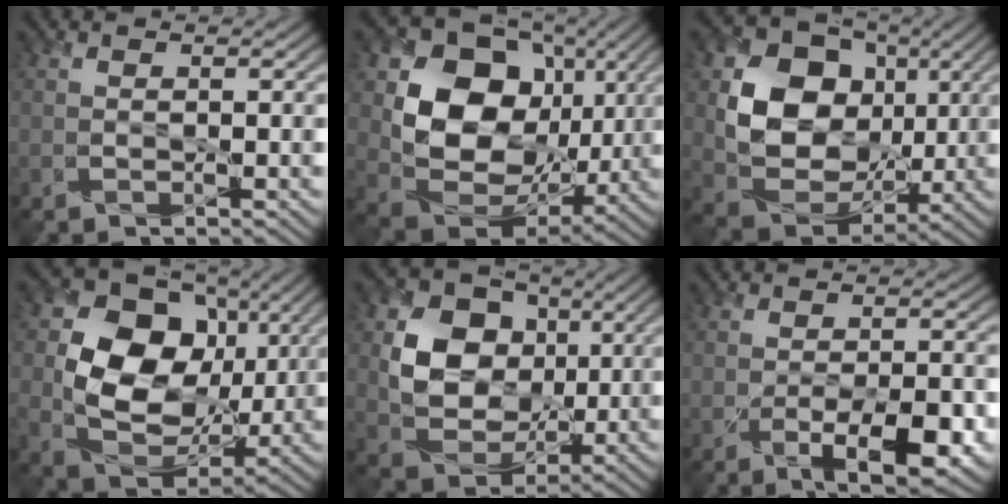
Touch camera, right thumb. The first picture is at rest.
{"total": 14.5, "force": [2.7, 11.6, 8.2], "torque": [-0.154, -0.010, 0.047]}
{"total": 13.2, "force": [2.1, 10.8, 7.3], "torque": [-0.143, -0.004, 0.034]}
{"total": 14.5, "force": [1.4, 11.2, 9.1], "torque": [-0.176, -0.006, 0.025]}
{"total": 10.9, "force": [1.6, 8.9, 6.0], "torque": [-0.128, -0.004, 0.024]}
{"total": 6.4, "force": [-2.6, 2.5, 5.3], "torque": [-0.083, -0.011, -0.031]}